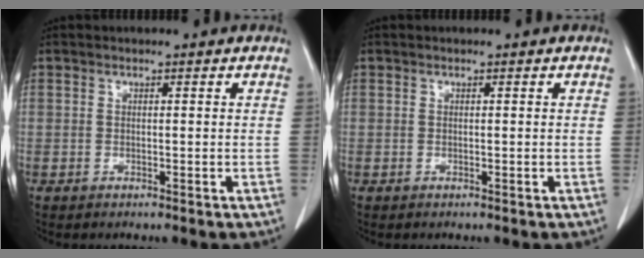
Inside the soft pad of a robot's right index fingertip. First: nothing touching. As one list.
[{"total": 0.0}]